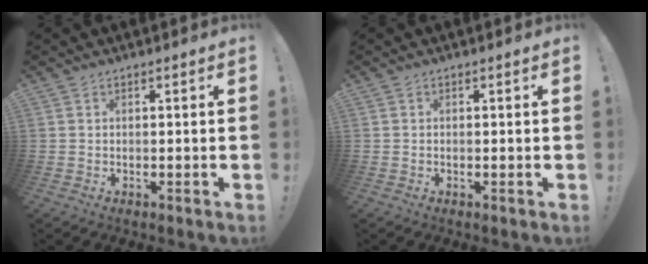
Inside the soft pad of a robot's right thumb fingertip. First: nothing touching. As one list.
[{"total": 0.0}]